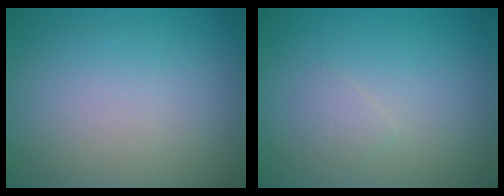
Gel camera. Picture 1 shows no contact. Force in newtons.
{"total": 0.9, "press": 0.9, "slide": 0.1}